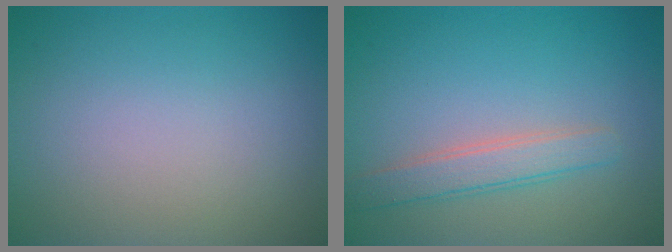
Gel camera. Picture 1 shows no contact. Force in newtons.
{"total": 2.6, "press": 2.6, "slide": 0.1}